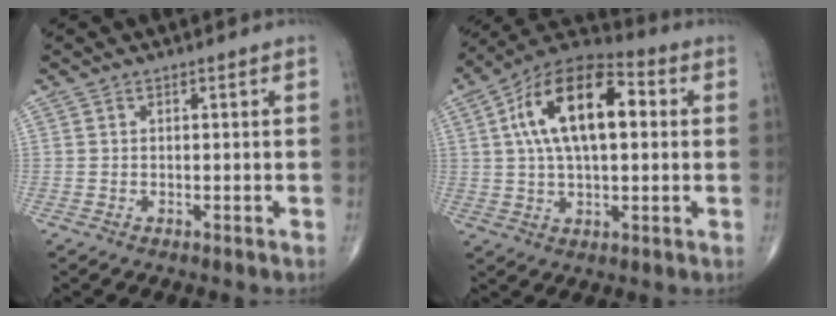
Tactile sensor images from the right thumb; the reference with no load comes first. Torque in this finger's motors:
{"motor_torque": [-0.01, 0.57, 0.91, 0.36, 0.32]}